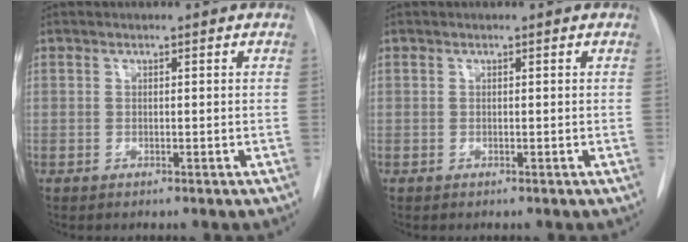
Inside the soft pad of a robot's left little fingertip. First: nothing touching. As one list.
[{"total": 0.0}]